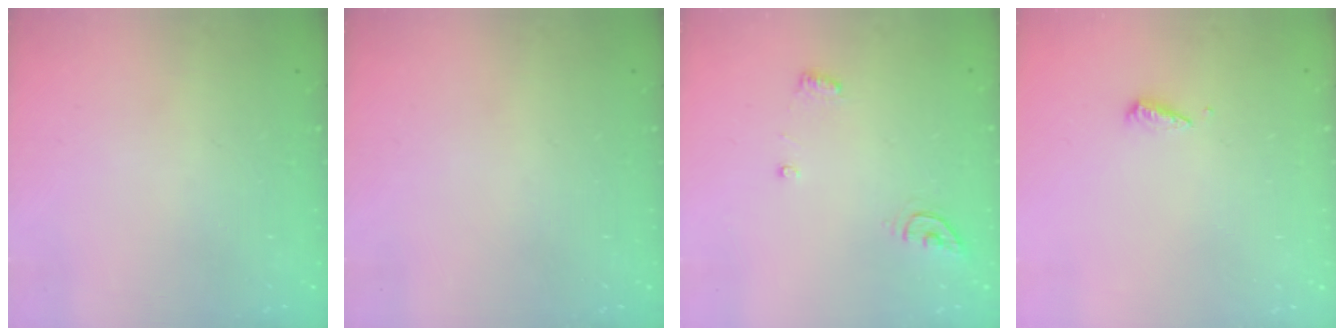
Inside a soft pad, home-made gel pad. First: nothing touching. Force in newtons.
{"total": 0.0}
{"total": 5.5, "press": 5.5, "slide": 0.2}
{"total": 3.1, "press": 3.1, "slide": 0.3}